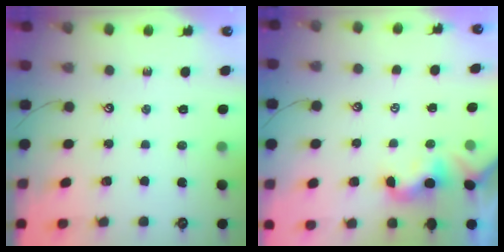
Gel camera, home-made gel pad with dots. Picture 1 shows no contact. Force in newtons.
{"total": 1.9, "press": 1.8, "slide": 0.5}